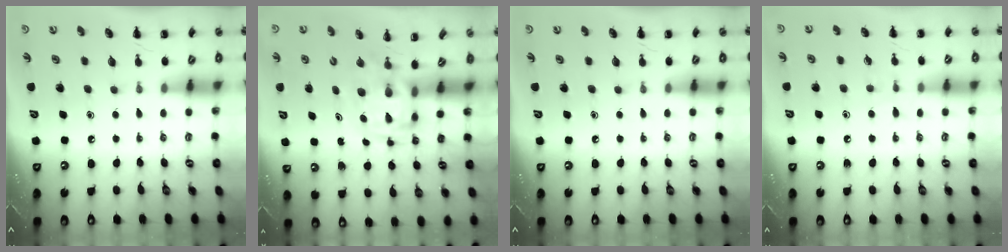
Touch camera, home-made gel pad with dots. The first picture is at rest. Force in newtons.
{"total": 2.9, "press": 2.9, "slide": 0.6}
{"total": 0.0}
{"total": 4.7, "press": 4.2, "slide": 2.0}